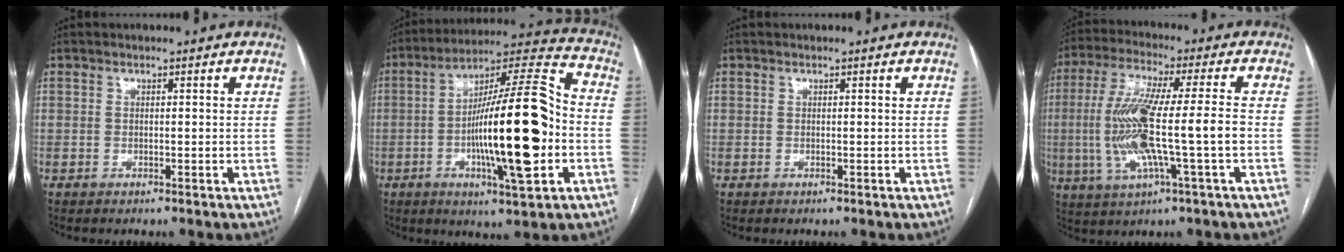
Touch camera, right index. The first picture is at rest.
{"total": 20.6, "force": [-3.8, 2.8, 20.0], "torque": [-0.327, 0.013, -0.059]}
{"total": 0.0}
{"total": 14.2, "force": [-1.9, 0.7, 14.1], "torque": [-0.282, 0.004, -0.038]}